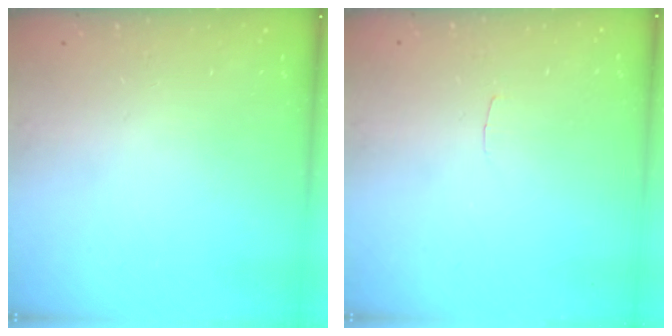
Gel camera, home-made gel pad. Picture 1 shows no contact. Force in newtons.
{"total": 2.0, "press": 2.0, "slide": 0.2}